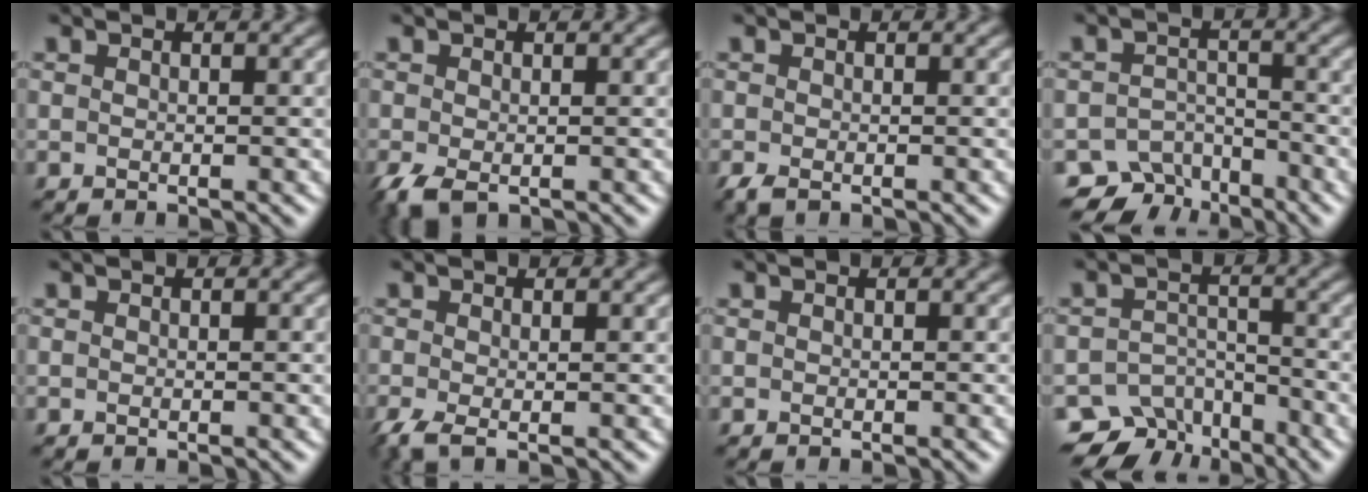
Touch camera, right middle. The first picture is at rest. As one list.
[{"total": 2.5, "force": [-1.2, 1.3, 1.8], "torque": [-0.047, -0.013, -0.024]}, {"total": 1.3, "force": [-0.9, 0.5, 0.8], "torque": [-0.021, -0.009, -0.020]}, {"total": 4.6, "force": [-3.7, 2.5, 0.8], "torque": [0.003, -0.007, -0.061]}, {"total": 0.0}, {"total": 2.3, "force": [-1.0, 0.6, 1.9], "torque": [-0.050, -0.010, -0.026]}, {"total": 0.0}, {"total": 5.7, "force": [-4.3, 3.4, 1.5], "torque": [-0.008, -0.011, -0.070]}]